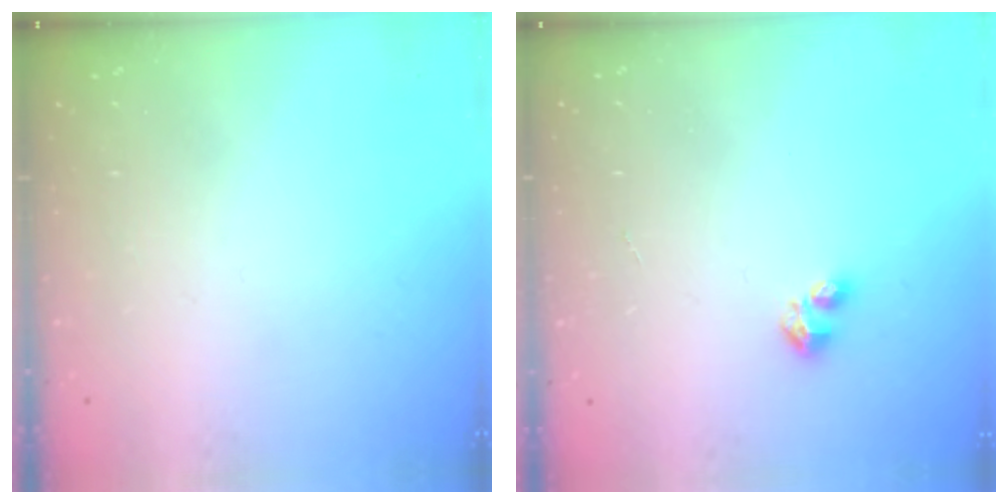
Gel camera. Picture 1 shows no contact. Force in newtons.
{"total": 2.7, "press": 2.7, "slide": 0.4}